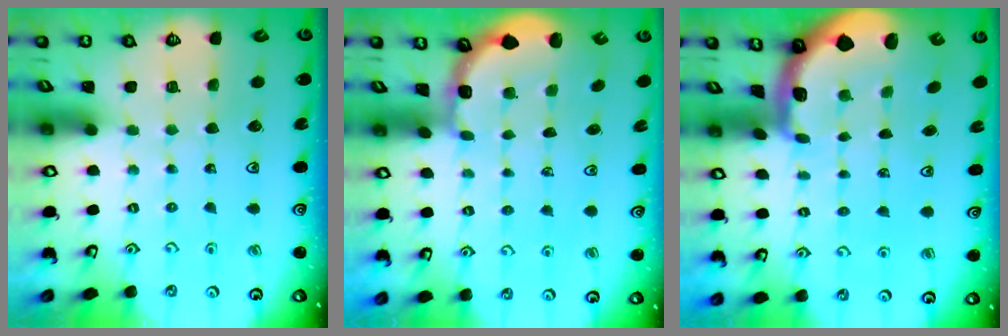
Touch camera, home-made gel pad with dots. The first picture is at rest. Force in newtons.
{"total": 1.8, "press": 1.5, "slide": 1.1}
{"total": 1.8, "press": 1.7, "slide": 0.4}